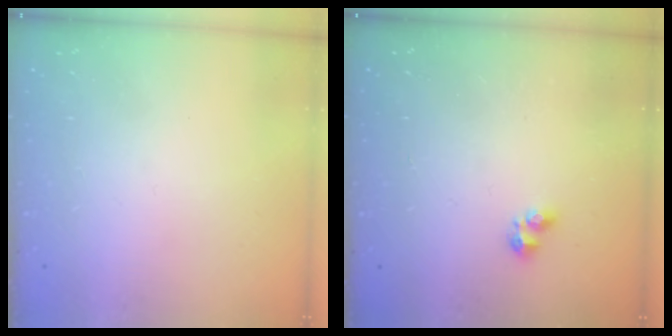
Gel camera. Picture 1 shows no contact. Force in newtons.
{"total": 2.8, "press": 2.7, "slide": 0.5}